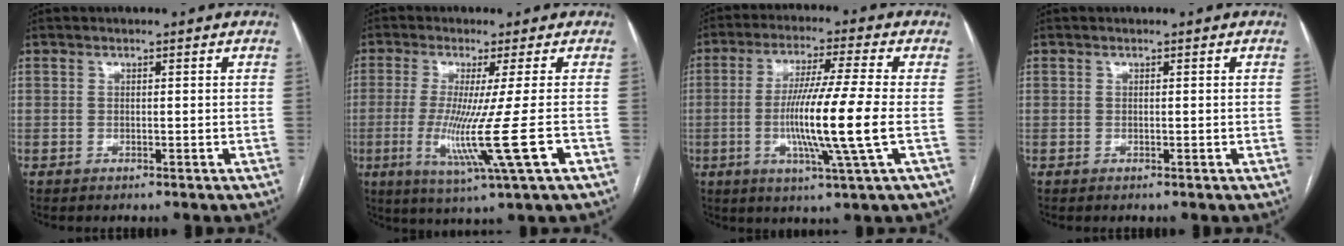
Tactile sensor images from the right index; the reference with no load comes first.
{"total": 10.5, "force": [-2.2, -2.1, 10.0], "torque": [-0.193, -0.047, -0.036]}
{"total": 12.4, "force": [-1.9, -1.4, 12.1], "torque": [-0.233, -0.015, -0.039]}
{"total": 0.0}